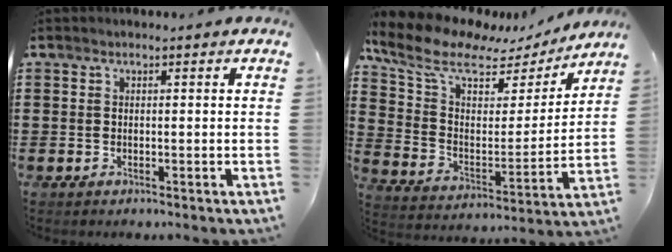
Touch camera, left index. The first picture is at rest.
{"total": 9.8, "force": [7.2, 4.4, 5.0], "torque": [-0.131, -0.035, 0.123]}